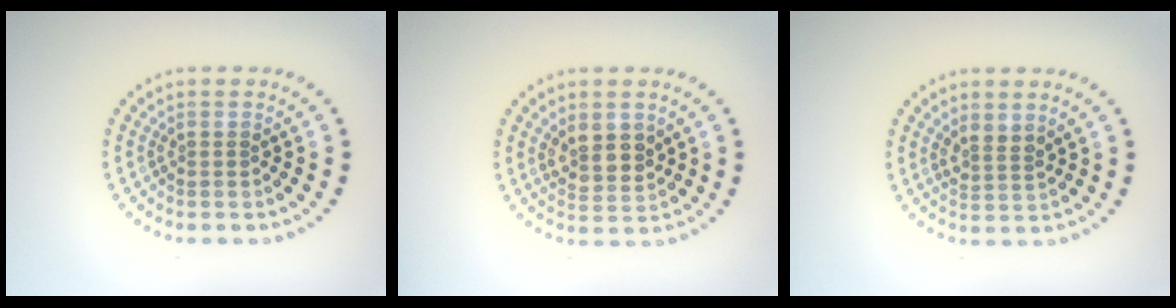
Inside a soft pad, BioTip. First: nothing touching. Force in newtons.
{"total": 2.8, "press": 2.6, "slide": 1.1}
{"total": 1.8, "press": 1.4, "slide": 1.1}